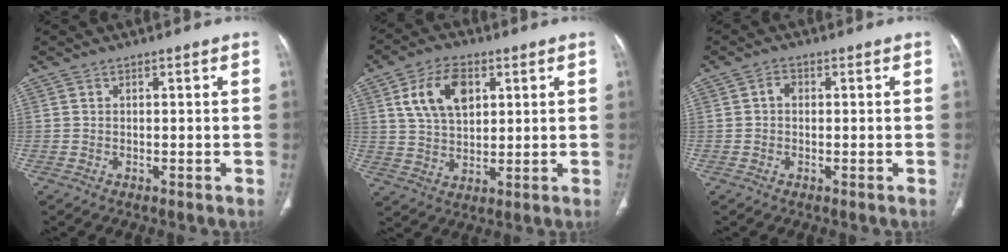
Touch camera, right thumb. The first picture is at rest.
{"total": 10.7, "force": [3.9, 6.6, 7.5], "torque": [-0.119, -0.007, 0.075]}
{"total": 1.7, "force": [0.1, 1.4, 1.1], "torque": [-0.010, 0.008, -0.003]}